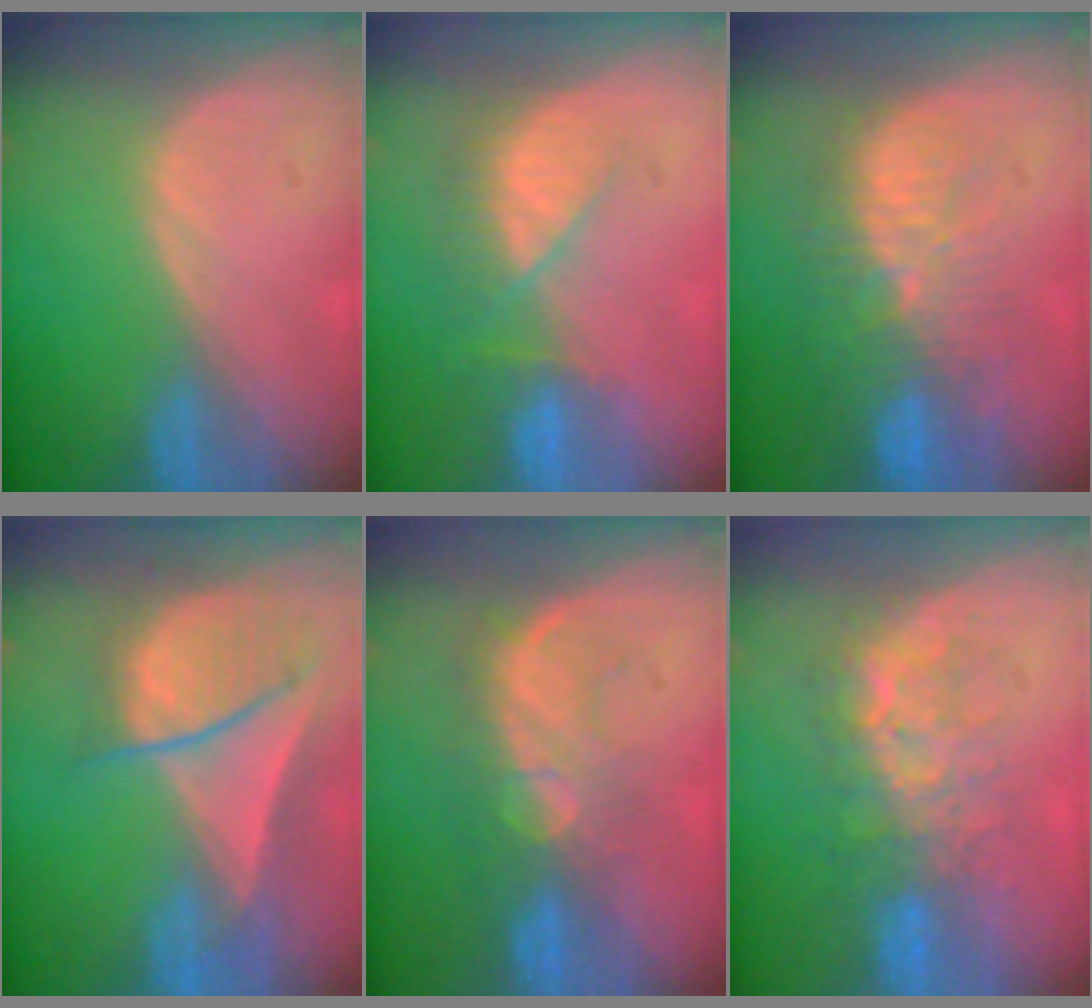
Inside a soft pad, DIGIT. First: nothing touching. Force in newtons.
{"total": 7.4, "press": 6.6, "slide": 3.3}
{"total": 11.0, "press": 9.7, "slide": 5.2}
{"total": 8.9, "press": 7.9, "slide": 4.2}
{"total": 8.1, "press": 7.9, "slide": 1.8}
{"total": 7.8, "press": 7.7, "slide": 1.5}